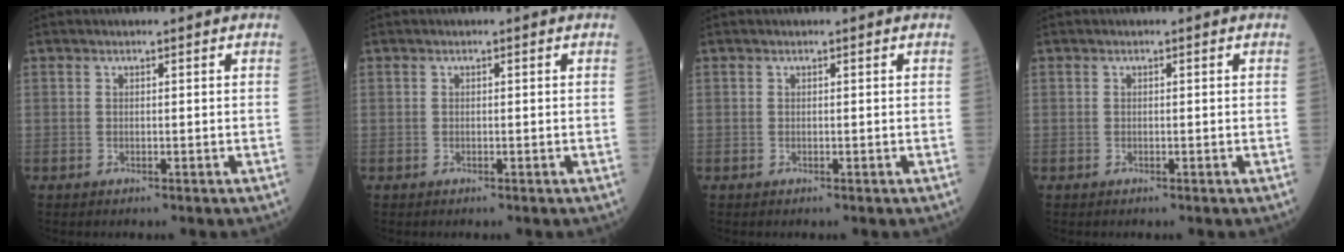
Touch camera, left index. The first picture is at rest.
{"total": 0.0}
{"total": 0.0}
{"total": 0.0}